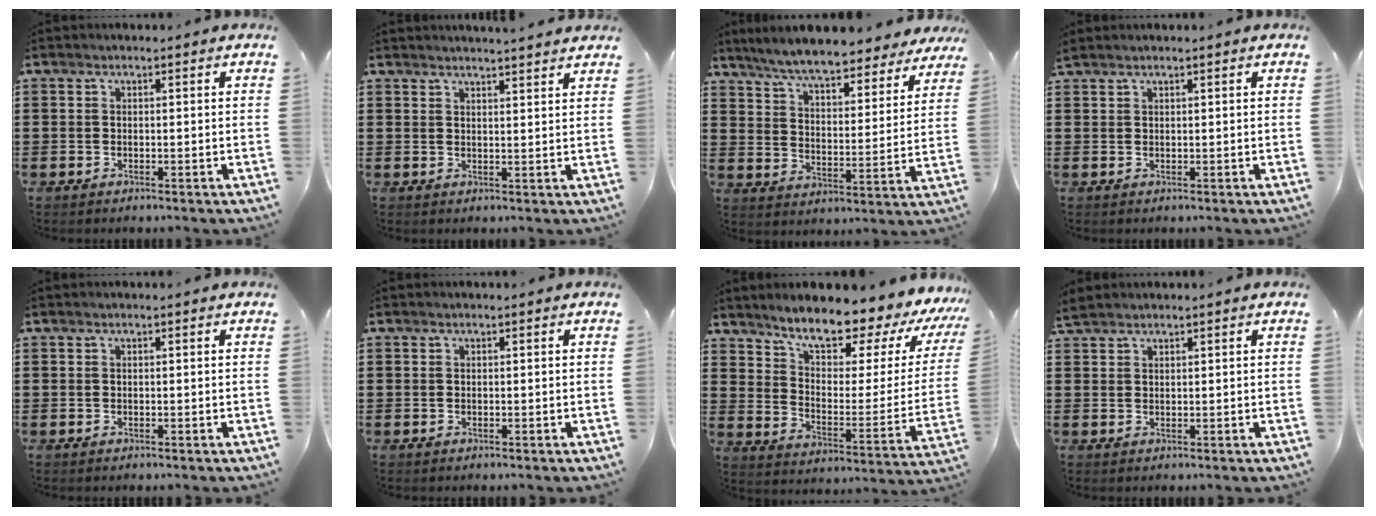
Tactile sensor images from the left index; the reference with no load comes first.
{"total": 2.3, "force": [2.3, -0.4, 0.2], "torque": [-0.010, -0.007, 0.043]}
{"total": 7.4, "force": [6.8, 0.2, 2.7], "torque": [-0.082, -0.039, 0.120]}
{"total": 0.7, "force": [0.6, -0.1, 0.3], "torque": [-0.005, -0.002, 0.013]}
{"total": 0.0}
{"total": 0.0}
{"total": 9.8, "force": [8.3, 2.5, 4.5], "torque": [-0.094, -0.065, 0.137]}
{"total": 1.4, "force": [1.4, 0.1, 0.4], "torque": [-0.011, 0.000, 0.028]}